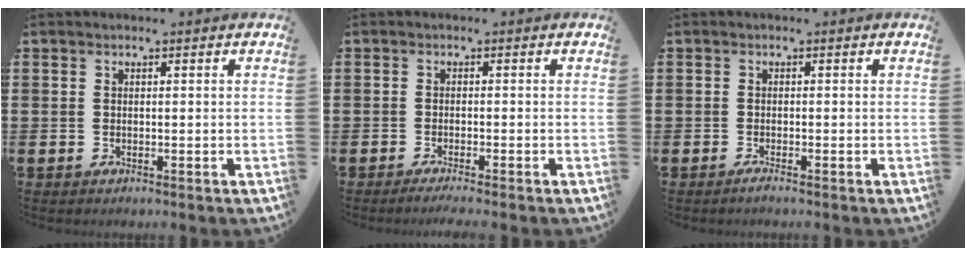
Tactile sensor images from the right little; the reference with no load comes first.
{"total": 1.0, "force": [-0.8, -0.1, 0.6], "torque": [-0.008, -0.003, -0.015]}
{"total": 0.7, "force": [-0.5, 0.0, 0.5], "torque": [-0.008, -0.005, -0.008]}